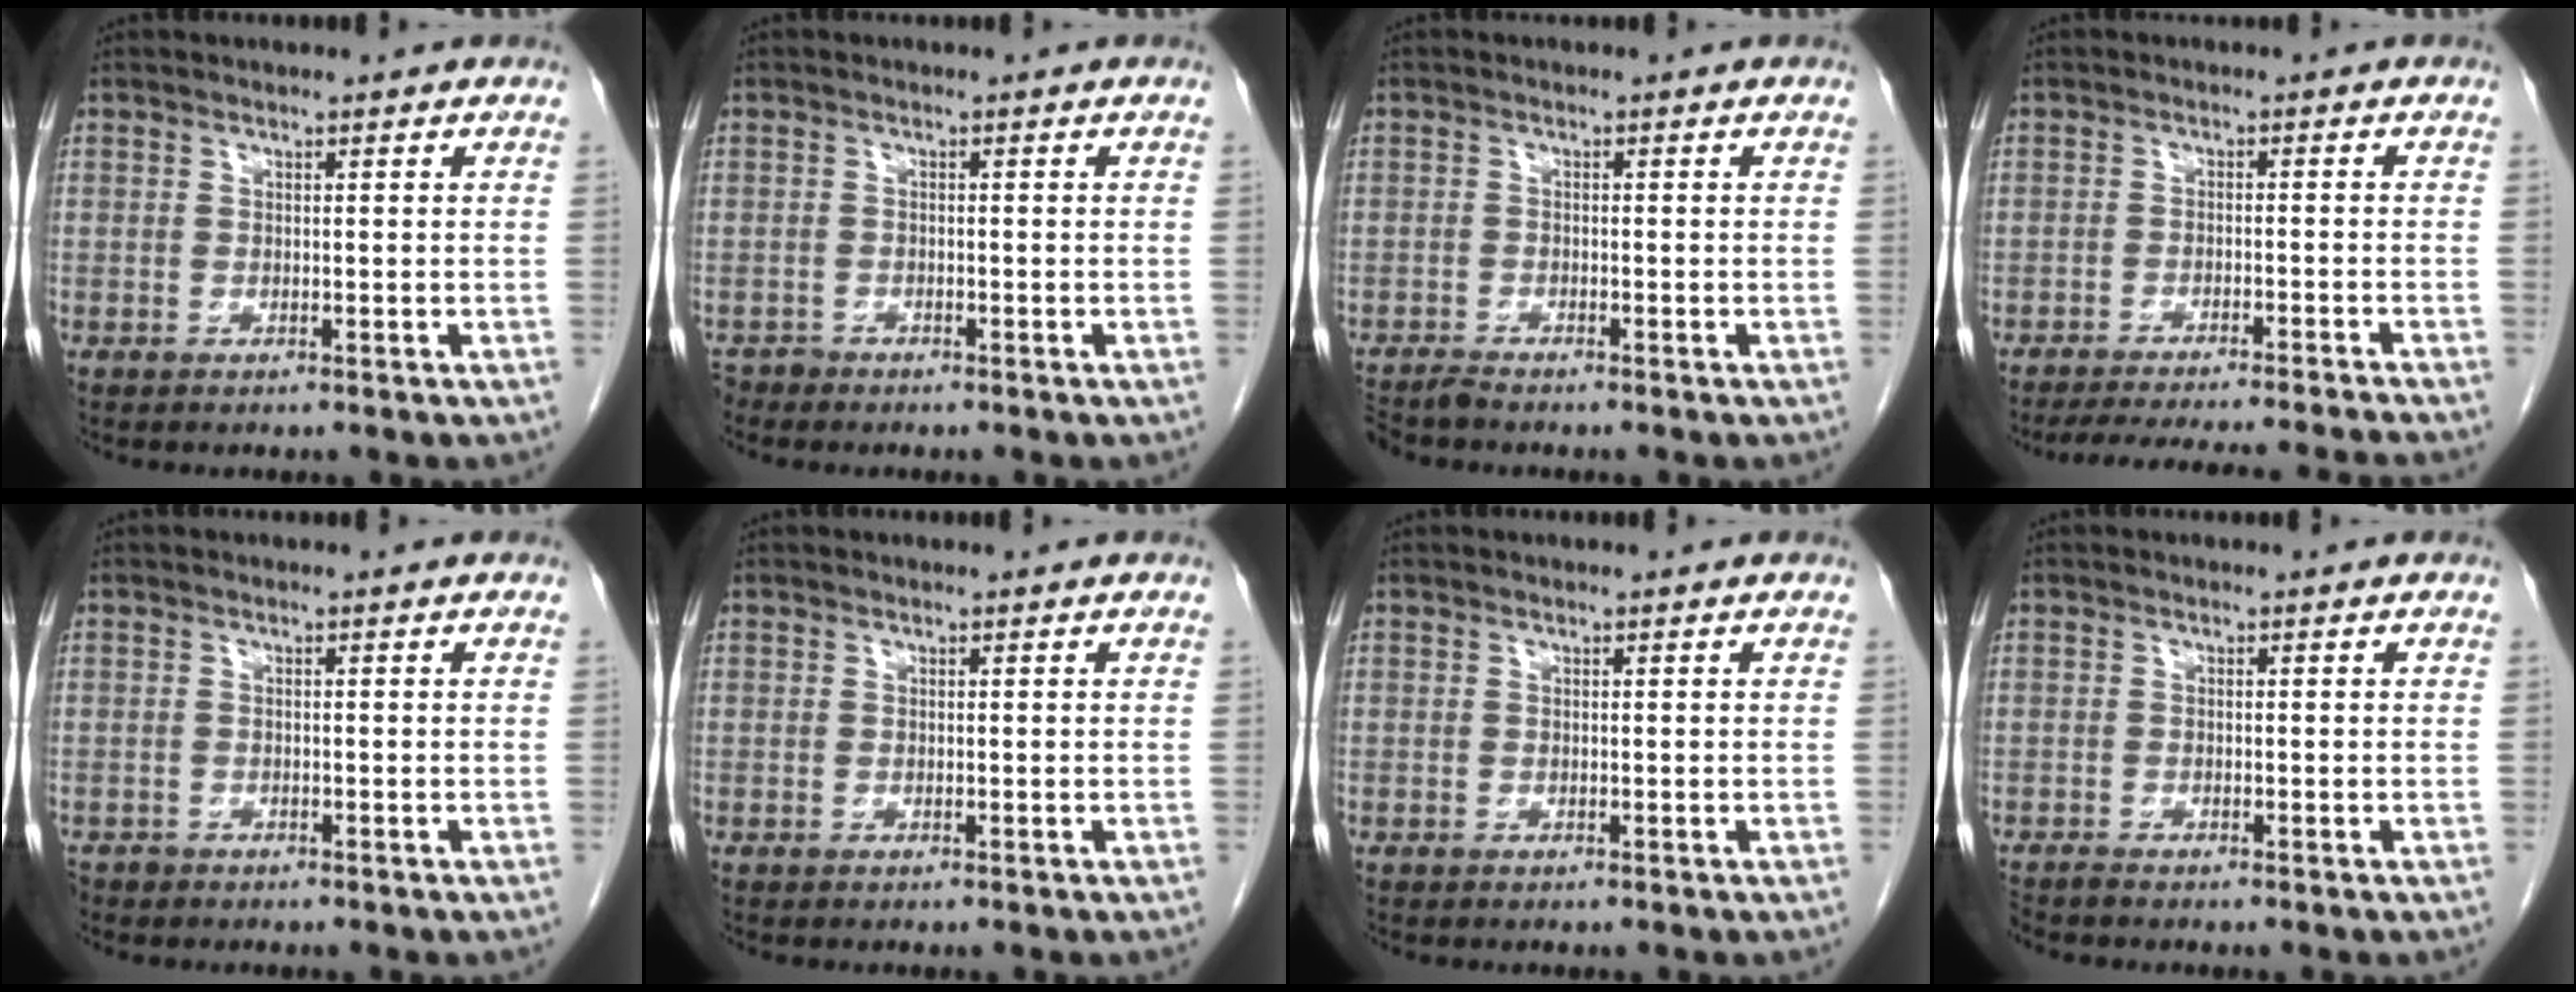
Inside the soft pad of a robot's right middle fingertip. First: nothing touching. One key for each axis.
{"total": 1.3, "fx": -1.2, "fy": 0.3, "fz": -0.3, "tx": 0.006, "ty": -0.002, "tz": -0.022}
{"total": 2.7, "fx": -2.6, "fy": -0.2, "fz": 0.7, "tx": -0.013, "ty": -0.010, "tz": -0.047}
{"total": 14.9, "fx": -13.8, "fy": -0.8, "fz": 5.5, "tx": -0.077, "ty": -0.025, "tz": -0.190}
{"total": 1.1, "fx": -1.0, "fy": 0.6, "fz": 0.0, "tx": -0.007, "ty": 0.001, "tz": -0.018}
{"total": 0.0}
{"total": 0.0}
{"total": 0.9, "fx": -0.9, "fy": -0.2, "fz": 0.2, "tx": -0.010, "ty": -0.003, "tz": -0.019}